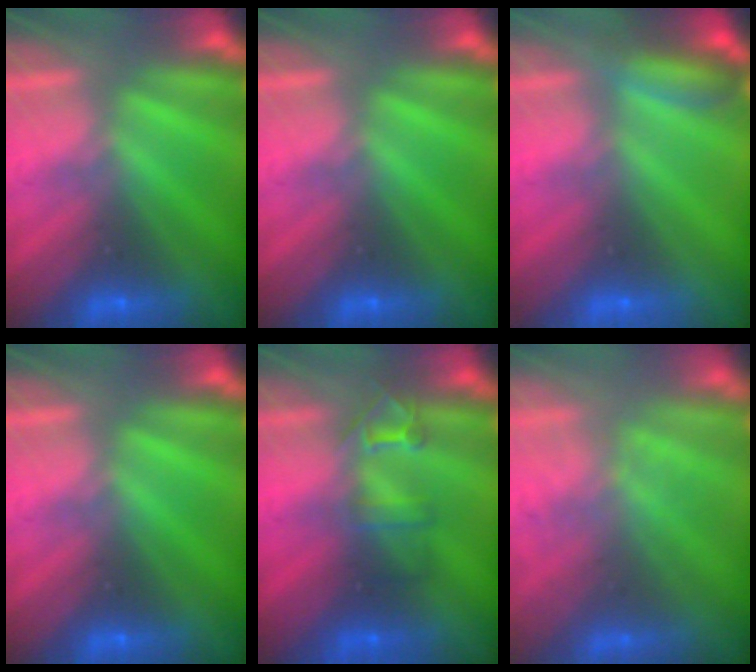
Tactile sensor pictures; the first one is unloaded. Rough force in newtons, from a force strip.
{"total": 0.0}
{"total": 2.8}
{"total": 0.0}
{"total": 2.5}
{"total": 1.7}